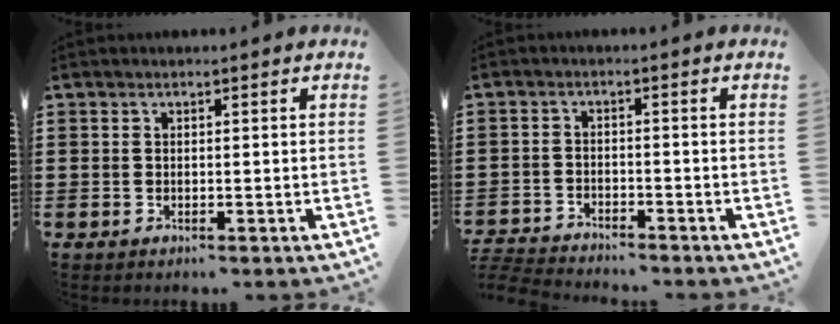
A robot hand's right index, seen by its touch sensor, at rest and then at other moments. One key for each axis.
{"total": 3.5, "fx": -3.5, "fy": 0.1, "fz": 0.1, "tx": -0.013, "ty": -0.005, "tz": -0.078}